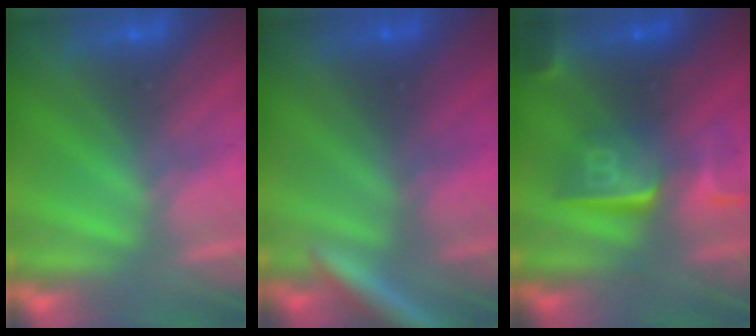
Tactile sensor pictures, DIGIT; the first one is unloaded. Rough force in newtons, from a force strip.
{"total": 2.8}
{"total": 7.3}